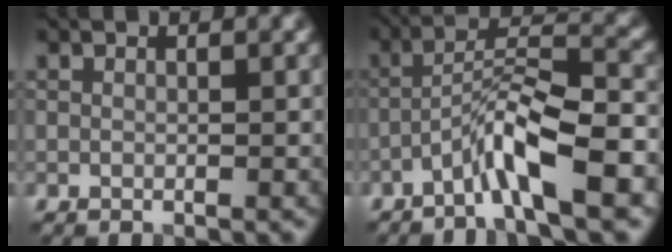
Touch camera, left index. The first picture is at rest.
{"total": 6.4, "force": [-3.6, 0.7, 5.2], "torque": [-0.093, 0.018, -0.069]}